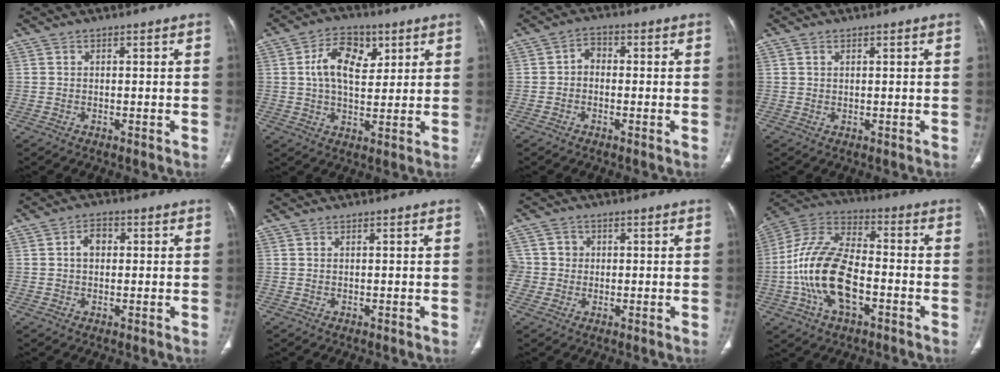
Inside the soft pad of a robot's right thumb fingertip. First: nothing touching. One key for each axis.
{"total": 10.5, "fx": 3.2, "fy": 6.6, "fz": 7.5, "tx": -0.100, "ty": -0.005, "tz": 0.050}
{"total": 3.1, "fx": -0.4, "fy": 2.4, "fz": 1.8, "tx": -0.013, "ty": 0.016, "tz": -0.021}
{"total": 1.1, "fx": 0.6, "fy": 0.7, "fz": 0.6, "tx": -0.009, "ty": -0.003, "tz": 0.011}
{"total": 3.7, "fx": 0.5, "fy": 2.8, "fz": 2.5, "tx": -0.030, "ty": 0.013, "tz": 0.003}
{"total": 0.0}
{"total": 4.9, "fx": -0.1, "fy": 4.9, "fz": 0.4, "tx": 0.023, "ty": 0.014, "tz": -0.005}
{"total": 17.8, "fx": -4.3, "fy": 9.4, "fz": 14.5, "tx": -0.285, "ty": 0.032, "tz": -0.081}